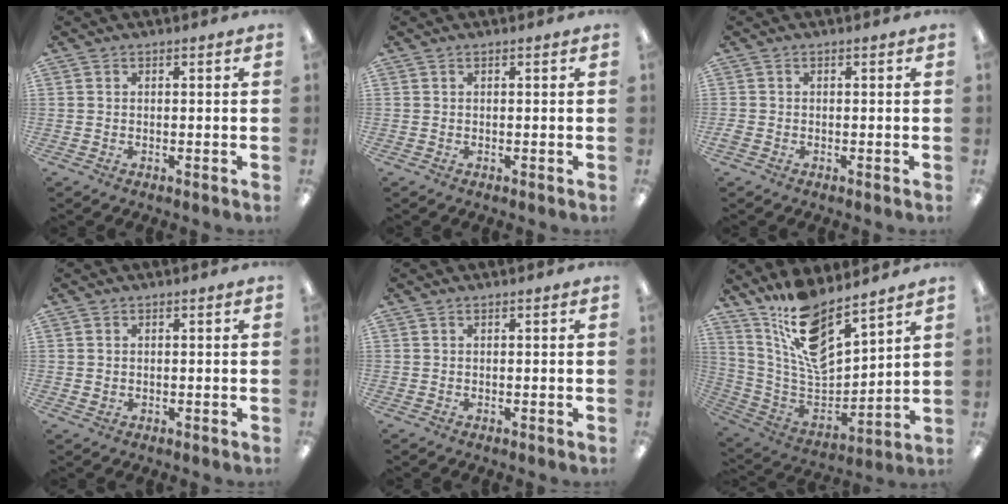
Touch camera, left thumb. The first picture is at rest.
{"total": 0.0}
{"total": 1.0, "force": [-0.6, 0.6, 0.5], "torque": [-0.007, 0.000, -0.010]}
{"total": 0.7, "force": [0.2, 0.7, 0.1], "torque": [-0.002, 0.004, 0.003]}
{"total": 0.0}
{"total": 15.4, "force": [11.9, 5.3, 8.2], "torque": [-0.157, -0.087, 0.214]}